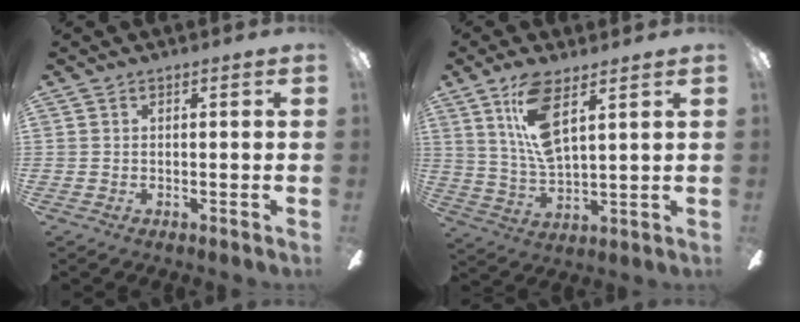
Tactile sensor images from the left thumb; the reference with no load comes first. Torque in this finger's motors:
{"motor_torque": [0.49, 0.02, 0.15, -0.29, 0.14]}